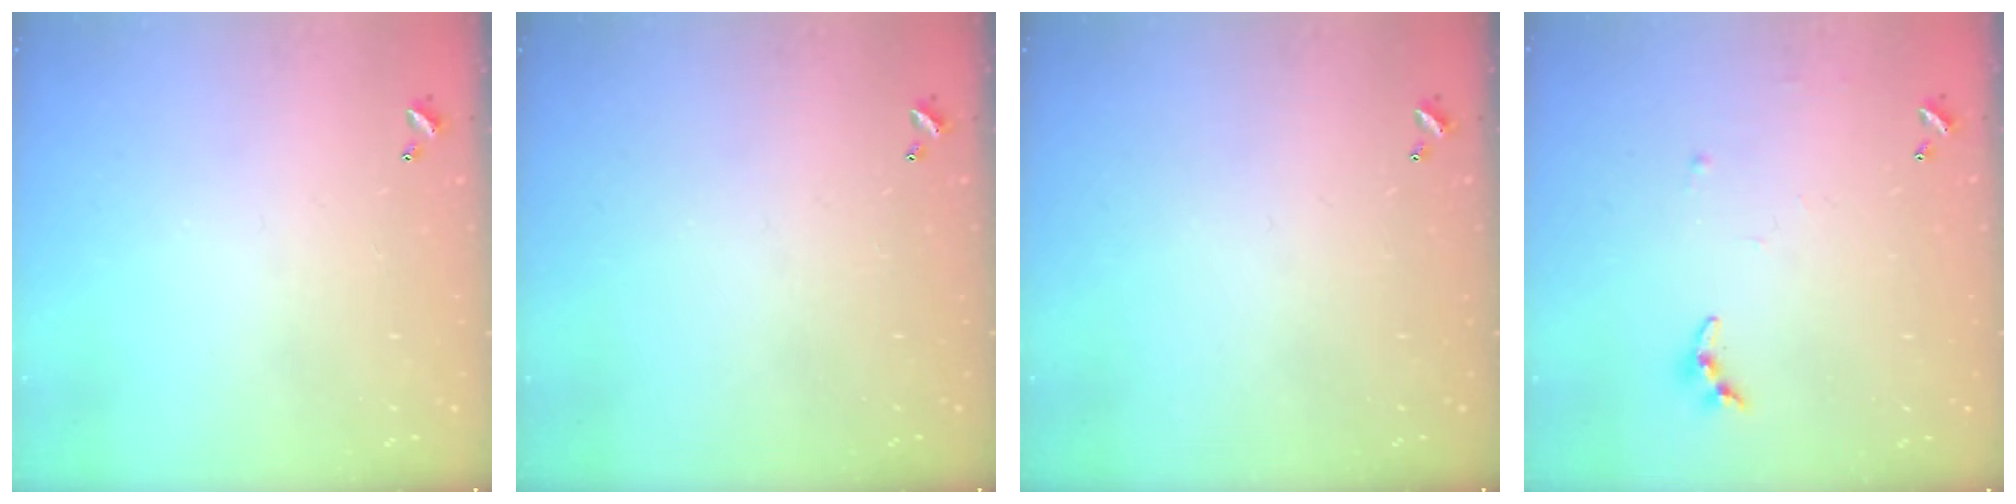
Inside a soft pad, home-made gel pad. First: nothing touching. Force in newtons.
{"total": 0.0}
{"total": 0.0}
{"total": 6.0, "press": 6.0, "slide": 0.4}